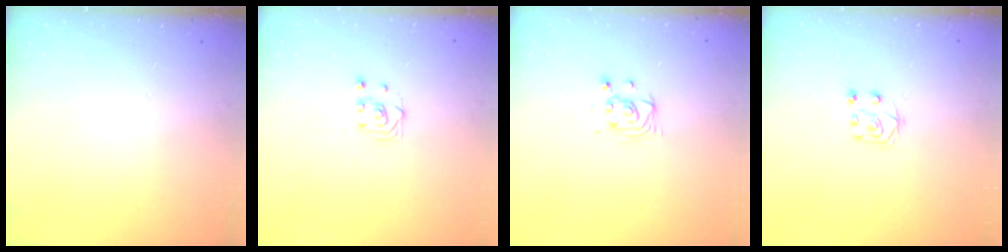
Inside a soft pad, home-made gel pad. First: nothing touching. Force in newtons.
{"total": 2.9, "press": 2.6, "slide": 1.4}
{"total": 3.4, "press": 3.4, "slide": 0.4}
{"total": 5.7, "press": 5.7, "slide": 0.5}